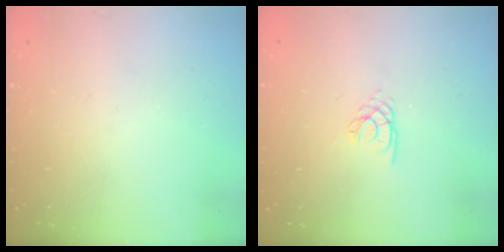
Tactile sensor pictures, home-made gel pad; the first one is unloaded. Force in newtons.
{"total": 1.8, "press": 1.8, "slide": 0.2}